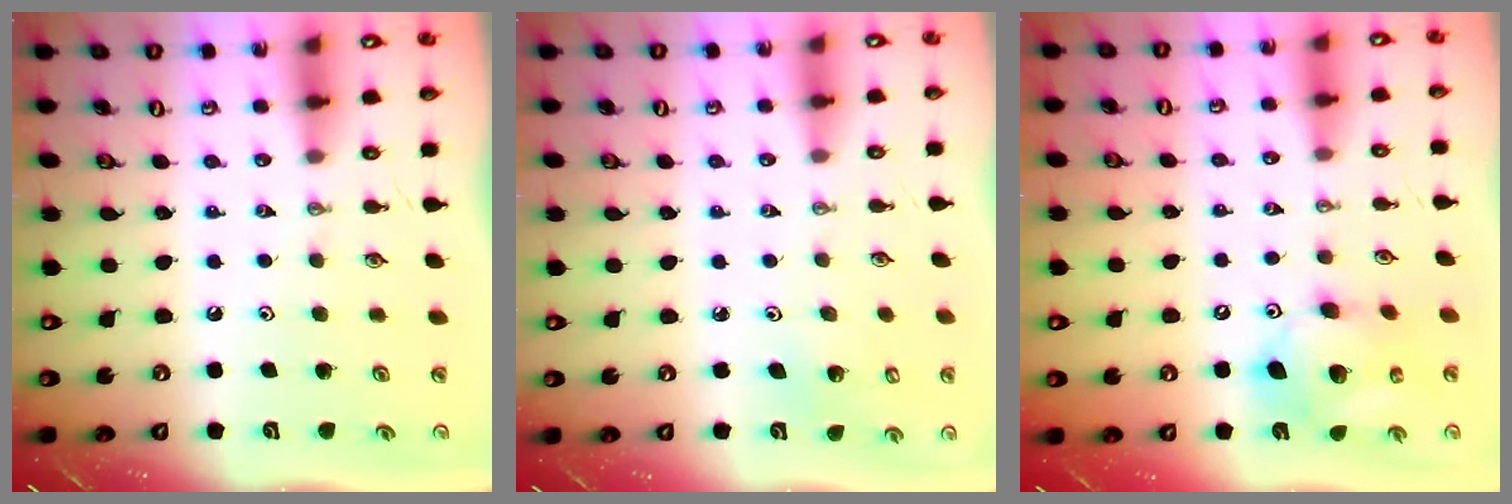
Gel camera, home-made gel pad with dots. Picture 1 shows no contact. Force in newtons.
{"total": 3.2, "press": 3.2, "slide": 0.5}
{"total": 13.3, "press": 13.0, "slide": 2.5}